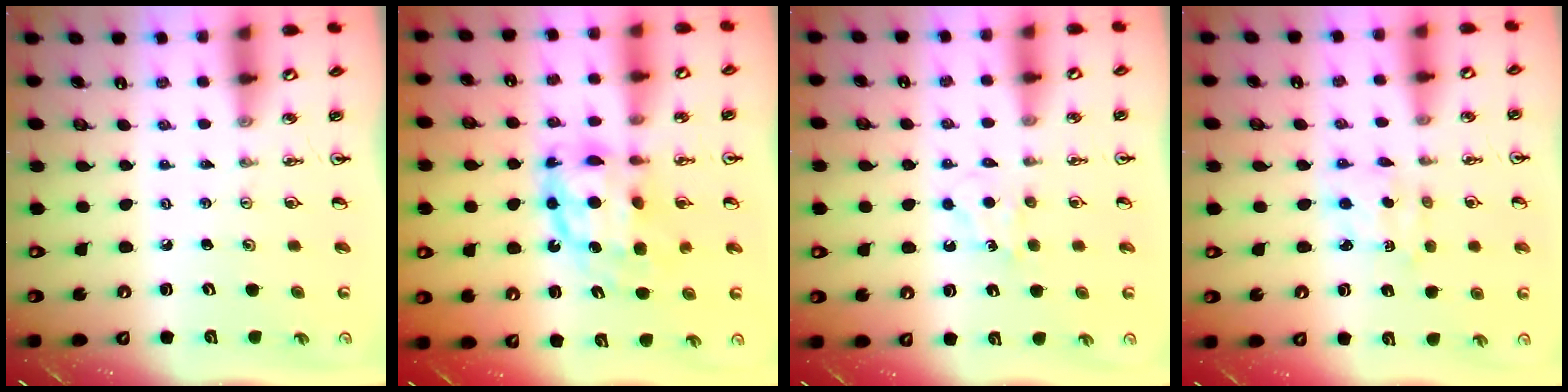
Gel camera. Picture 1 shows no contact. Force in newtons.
{"total": 12.2, "press": 12.2, "slide": 0.9}
{"total": 5.8, "press": 5.7, "slide": 0.8}
{"total": 2.3, "press": 2.3, "slide": 0.2}